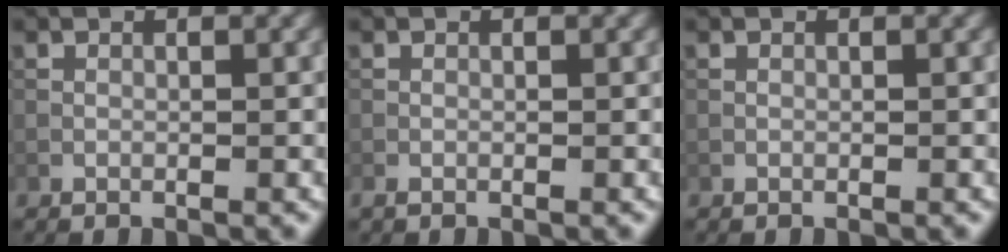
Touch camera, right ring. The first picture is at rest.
{"total": 0.6, "force": [-0.5, 0.2, 0.3], "torque": [-0.006, -0.003, -0.008]}
{"total": 0.0}